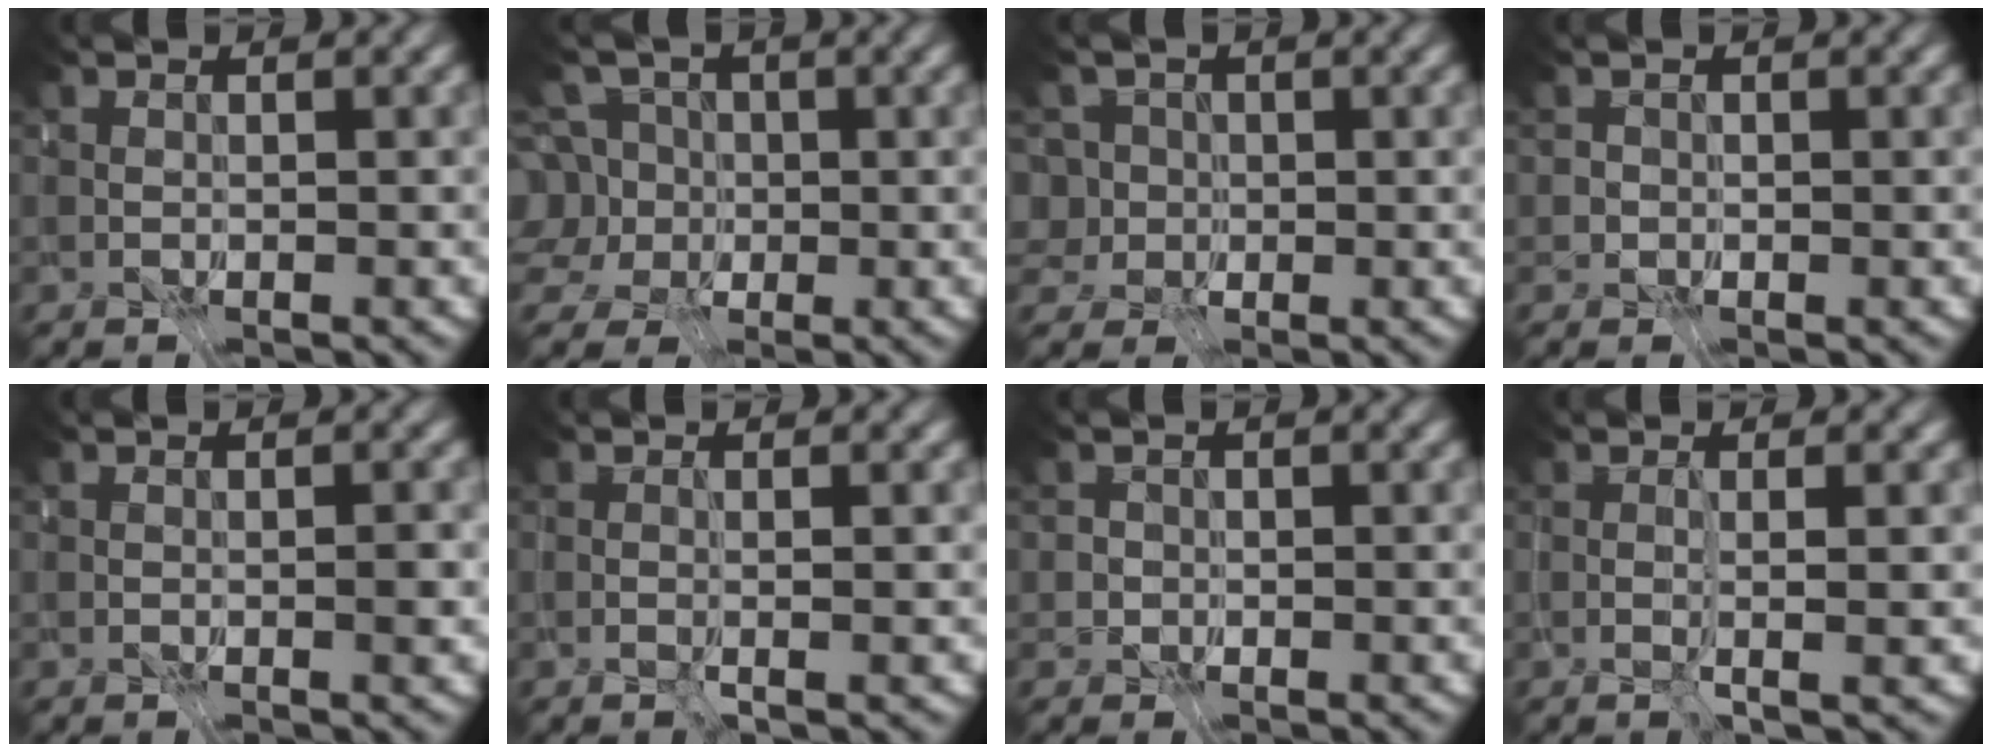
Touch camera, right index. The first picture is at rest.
{"total": 6.5, "force": [1.6, 5.3, 3.4], "torque": [-0.058, 0.020, -0.014]}
{"total": 3.8, "force": [0.5, 3.2, 2.0], "torque": [-0.031, 0.005, -0.030]}
{"total": 0.6, "force": [-0.2, 0.0, -0.6], "torque": [0.015, -0.003, -0.004]}
{"total": 1.0, "force": [-0.8, 0.0, 0.6], "torque": [0.016, -0.005, -0.014]}
{"total": 1.2, "force": [-0.5, -1.1, 0.1], "torque": [0.020, -0.013, -0.007]}
{"total": 0.5, "force": [0.0, 0.4, -0.4], "torque": [0.013, -0.001, -0.005]}
{"total": 1.8, "force": [-0.6, -1.4, 1.0], "torque": [0.004, -0.019, -0.002]}